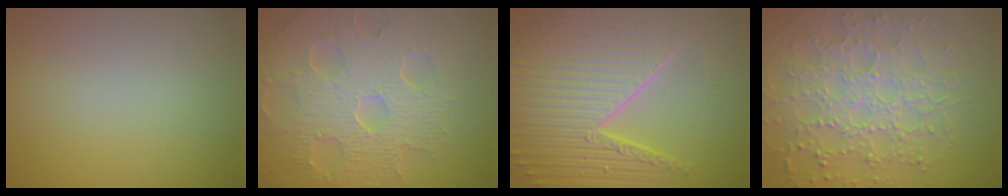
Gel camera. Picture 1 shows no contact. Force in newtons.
{"total": 8.2, "press": 5.6, "slide": 6.0}
{"total": 10.2, "press": 6.6, "slide": 7.8}
{"total": 7.5, "press": 5.4, "slide": 5.2}